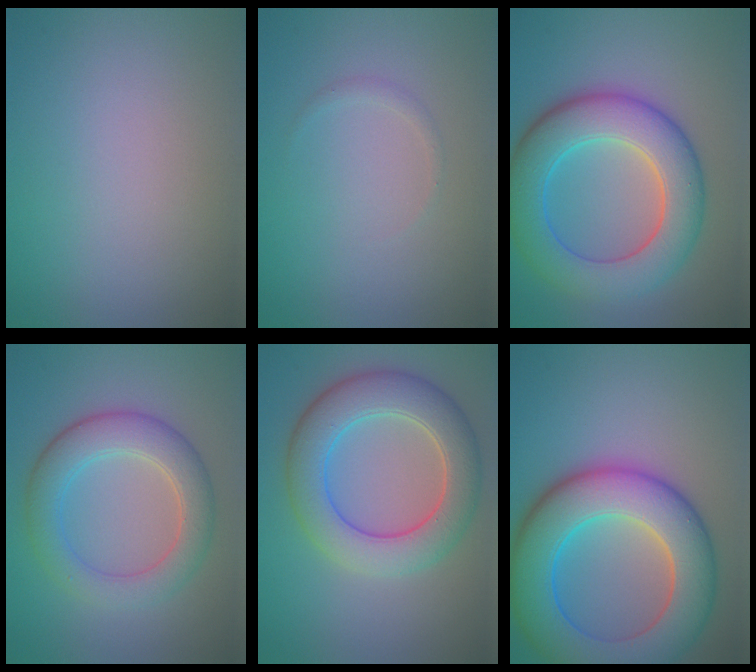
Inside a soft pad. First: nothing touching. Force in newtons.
{"total": 0.6, "press": 0.6, "slide": 0.0}
{"total": 8.8, "press": 8.8, "slide": 0.1}
{"total": 5.4, "press": 5.4, "slide": 0.2}
{"total": 7.2, "press": 7.2, "slide": 0.3}
{"total": 11.3, "press": 11.3, "slide": 0.3}